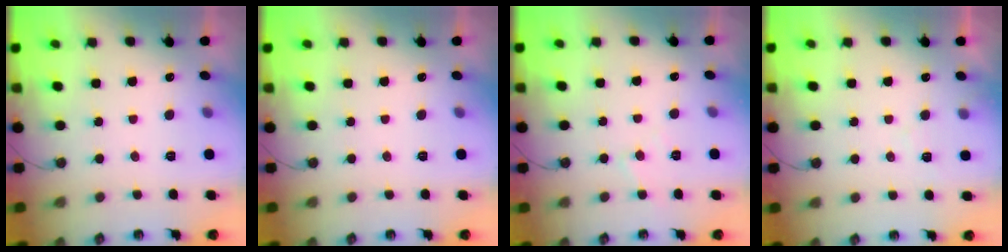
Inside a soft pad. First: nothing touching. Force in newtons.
{"total": 0.0}
{"total": 5.1, "press": 5.0, "slide": 0.7}
{"total": 5.4, "press": 5.3, "slide": 0.7}